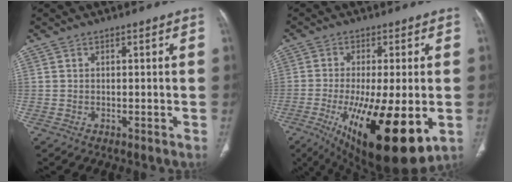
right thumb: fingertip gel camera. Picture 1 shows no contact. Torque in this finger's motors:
{"motor_torque": [2.40, 2.61, 1.89, 0.03, 0.59]}